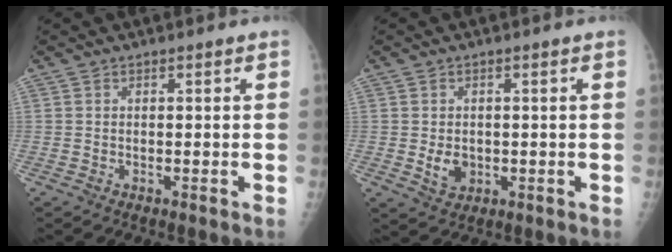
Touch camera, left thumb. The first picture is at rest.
{"total": 4.1, "force": [-0.4, 3.1, 2.6], "torque": [-0.030, -0.003, 0.002]}